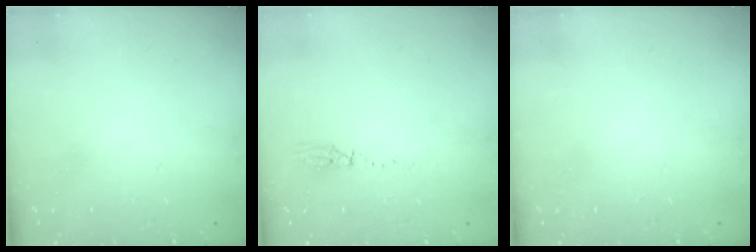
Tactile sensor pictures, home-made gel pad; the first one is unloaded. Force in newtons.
{"total": 17.0, "press": 5.1, "slide": 16.2}
{"total": 0.0}